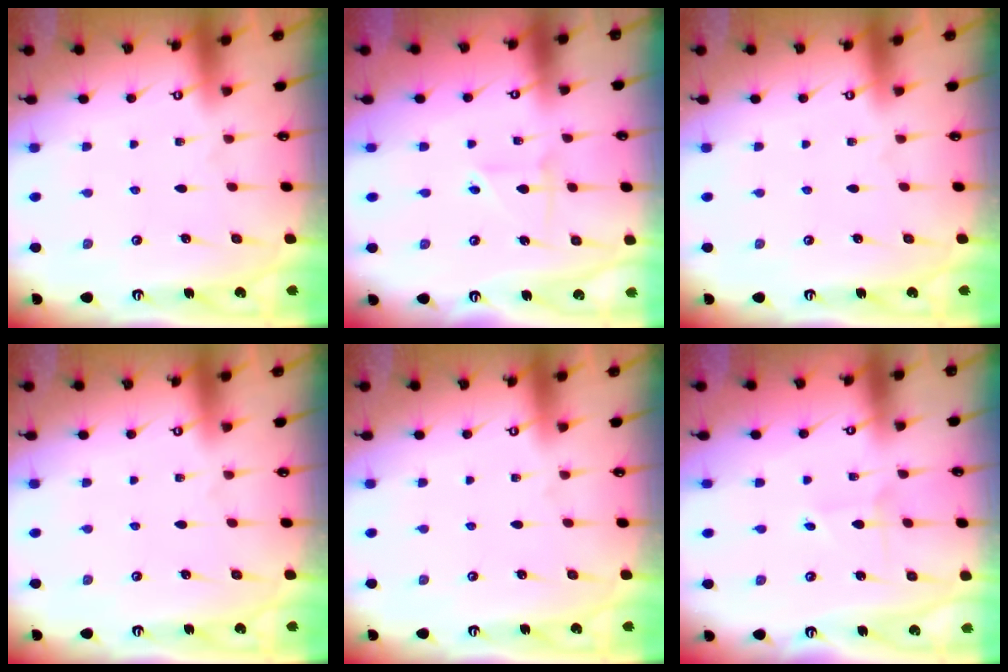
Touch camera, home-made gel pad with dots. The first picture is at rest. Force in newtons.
{"total": 2.7, "press": 2.5, "slide": 1.0}
{"total": 0.0}
{"total": 0.0}
{"total": 0.0}
{"total": 2.2, "press": 2.2, "slide": 0.1}